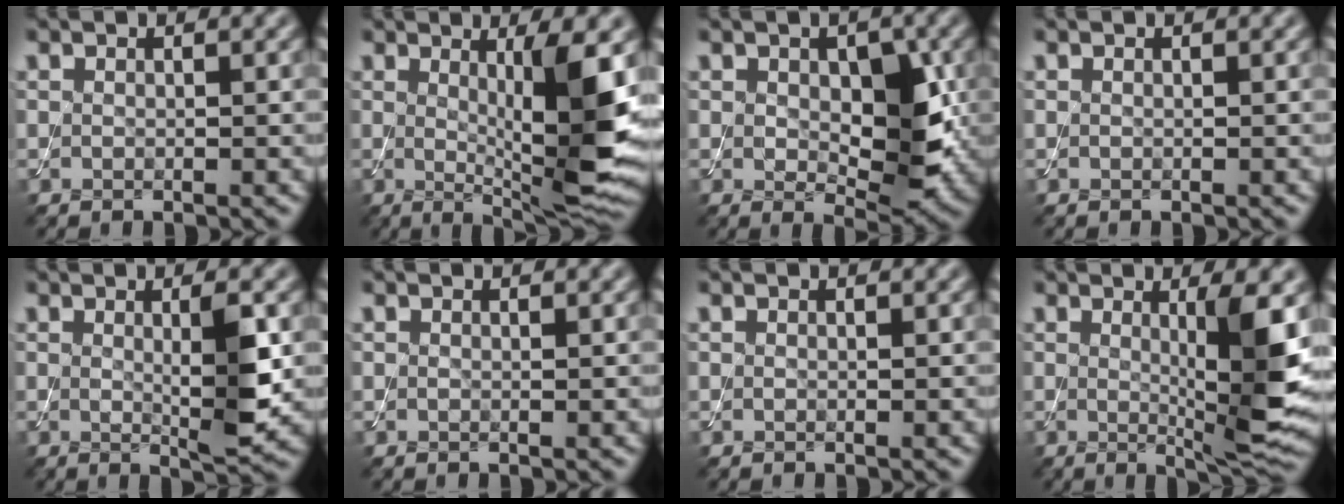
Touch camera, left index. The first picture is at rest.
{"total": 8.7, "force": [1.0, 1.6, 8.5], "torque": [-0.124, -0.022, 0.025]}
{"total": 6.0, "force": [0.3, 3.4, 4.9], "torque": [-0.076, -0.010, 0.011]}
{"total": 0.0}
{"total": 3.8, "force": [0.3, 0.5, 3.7], "torque": [-0.061, -0.009, 0.008]}
{"total": 0.0}
{"total": 0.0}
{"total": 7.0, "force": [0.7, 1.2, 6.9], "torque": [-0.098, -0.017, 0.016]}